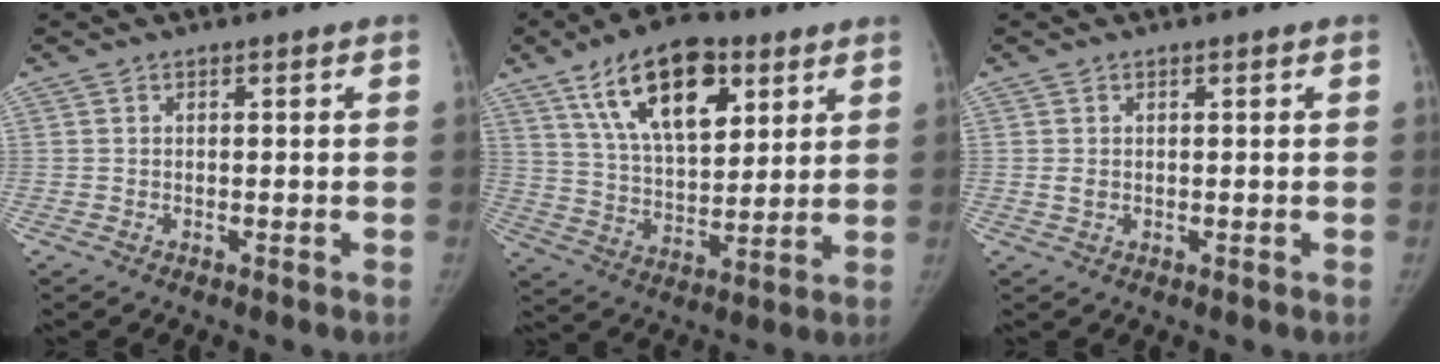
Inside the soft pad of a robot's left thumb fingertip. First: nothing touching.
{"total": 18.6, "force": [9.3, 9.5, 13.0], "torque": [-0.170, -0.033, 0.163]}
{"total": 1.2, "force": [0.3, 0.9, 0.8], "torque": [-0.009, -0.002, 0.009]}